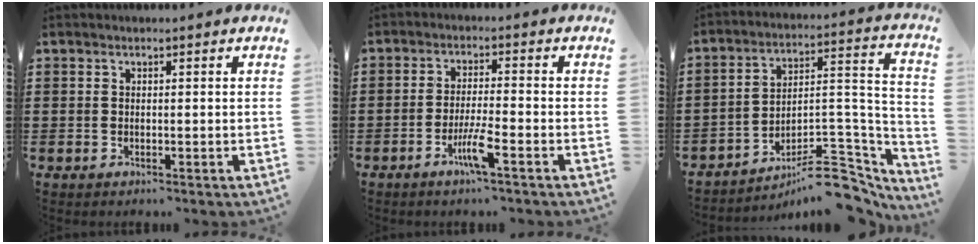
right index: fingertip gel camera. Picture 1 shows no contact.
{"total": 4.6, "force": [-2.6, 0.1, 3.8], "torque": [-0.084, -0.014, -0.051]}
{"total": 10.3, "force": [-8.1, 3.2, 5.5], "torque": [-0.064, 0.033, -0.150]}